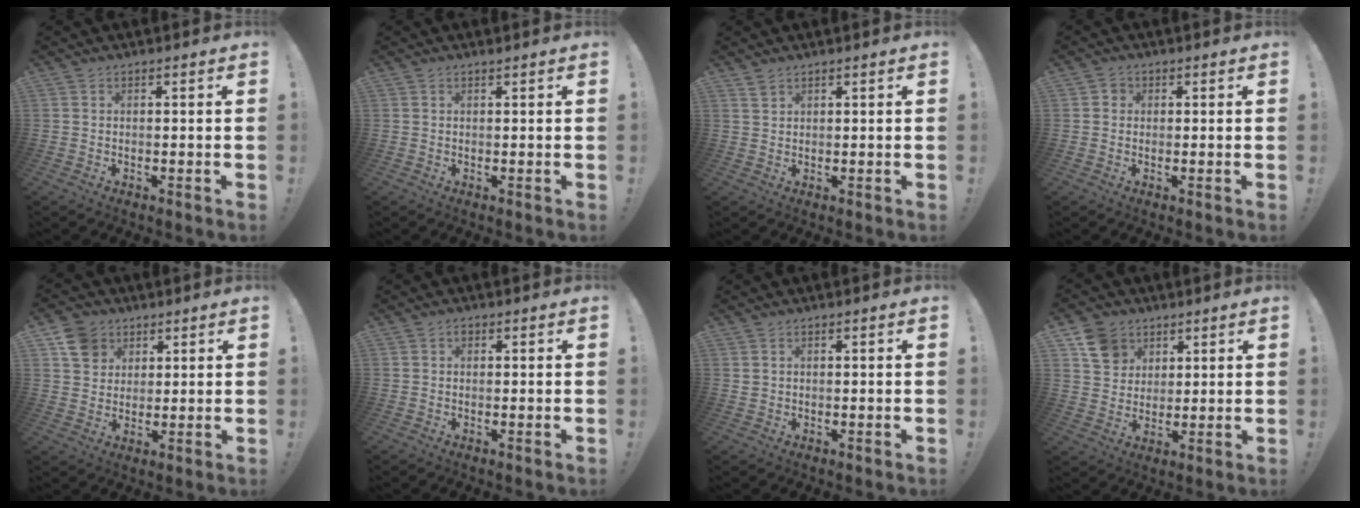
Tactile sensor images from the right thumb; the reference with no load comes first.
{"total": 0.5, "force": [0.5, -0.1, 0.0], "torque": [0.003, -0.002, 0.009]}
{"total": 1.9, "force": [1.5, 0.8, 0.7], "torque": [-0.010, -0.008, 0.029]}
{"total": 1.8, "force": [-0.1, 1.7, 0.7], "torque": [-0.006, 0.004, -0.003]}
{"total": 8.5, "force": [4.3, 6.9, 2.3], "torque": [-0.032, -0.019, 0.088]}
{"total": 0.8, "force": [0.1, 0.6, 0.5], "torque": [-0.003, 0.000, 0.001]}
{"total": 0.9, "force": [0.5, 0.8, 0.2], "torque": [-0.010, 0.005, 0.011]}
{"total": 10.0, "force": [5.3, 8.0, 2.8], "torque": [-0.039, -0.025, 0.108]}